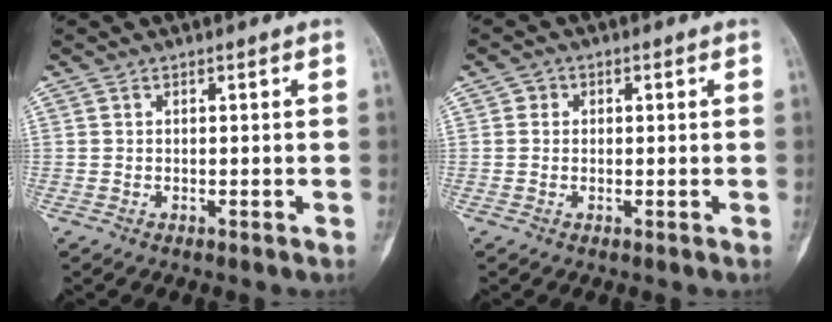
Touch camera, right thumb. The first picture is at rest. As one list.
[{"total": 1.7, "force": [0.2, 1.6, 0.5], "torque": [0.002, 0.004, -0.002]}]